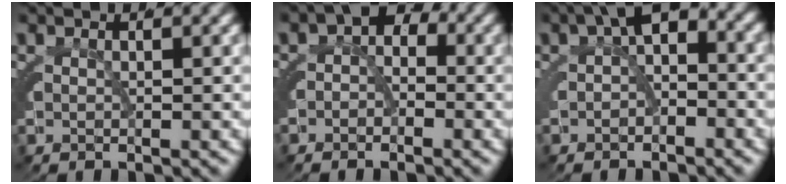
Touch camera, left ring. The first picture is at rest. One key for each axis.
{"total": 2.0, "fx": -0.8, "fy": 1.4, "fz": 1.2, "tx": -0.004, "ty": -0.010, "tz": -0.016}
{"total": 2.5, "fx": 0.0, "fy": 0.9, "fz": 2.4, "tx": -0.019, "ty": -0.001, "tz": -0.001}